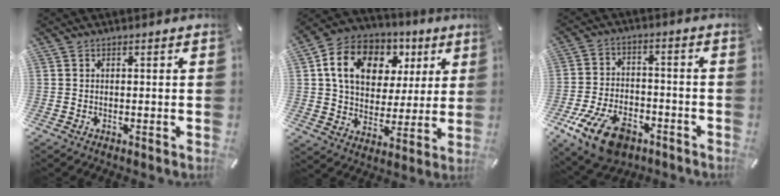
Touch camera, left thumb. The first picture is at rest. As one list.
[{"total": 14.9, "force": [5.6, 11.7, 7.4], "torque": [-0.131, -0.003, 0.108]}, {"total": 13.2, "force": [-7.6, 7.5, 7.8], "torque": [-0.154, 0.042, -0.132]}]